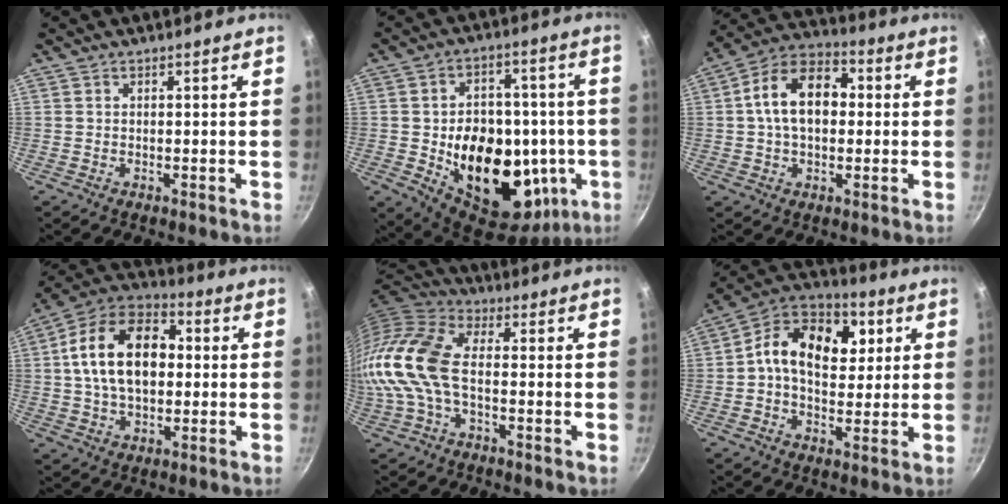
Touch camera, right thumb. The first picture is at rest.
{"total": 25.8, "force": [-3.8, 17.0, 19.0], "torque": [-0.250, 0.008, -0.038]}
{"total": 14.0, "force": [1.2, 9.3, 10.4], "torque": [-0.144, 0.031, 0.002]}
{"total": 18.4, "force": [1.7, 12.0, 13.9], "torque": [-0.207, 0.030, 0.014]}
{"total": 14.6, "force": [-1.4, 7.8, 12.2], "torque": [-0.251, 0.027, -0.047]}
{"total": 16.6, "force": [3.5, 11.4, 11.5], "torque": [-0.153, 0.010, 0.033]}